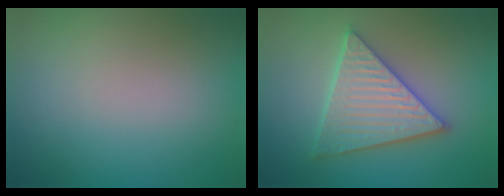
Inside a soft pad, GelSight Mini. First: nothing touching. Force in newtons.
{"total": 5.6, "press": 5.6, "slide": 0.7}